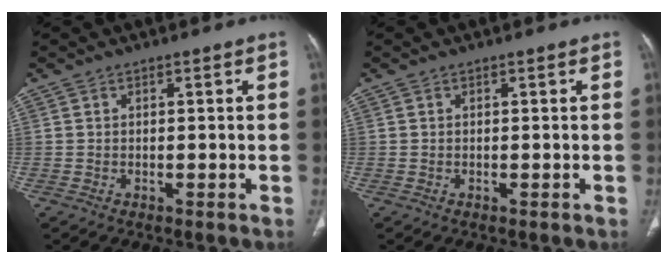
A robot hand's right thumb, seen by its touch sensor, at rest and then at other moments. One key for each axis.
{"total": 0.0}